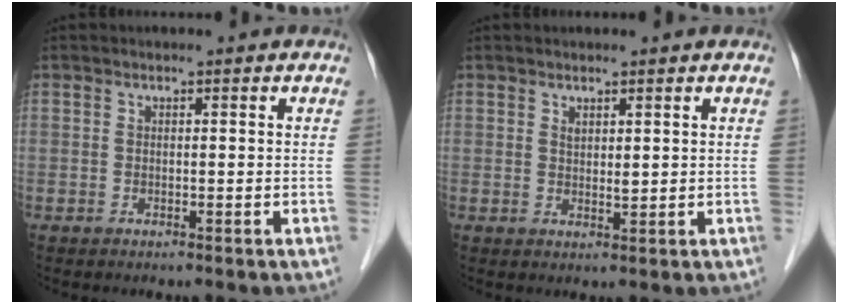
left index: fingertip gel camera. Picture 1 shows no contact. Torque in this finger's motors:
{"motor_torque": [0.12, 0.05, 0.02, 0.00]}